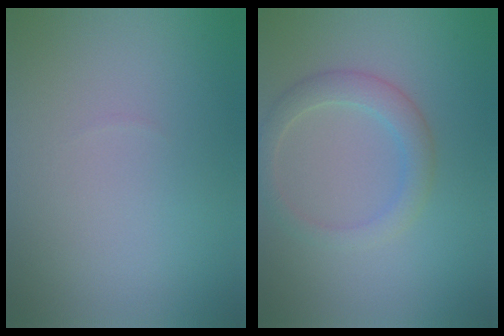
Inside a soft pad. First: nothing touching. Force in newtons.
{"total": 2.7, "press": 2.7, "slide": 0.2}